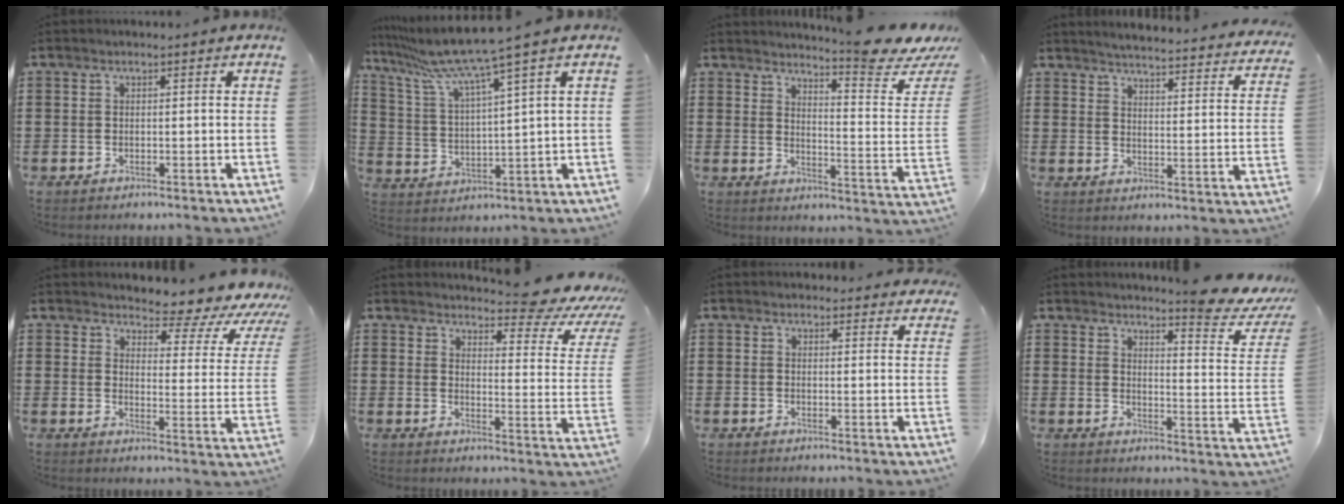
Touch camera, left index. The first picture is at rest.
{"total": 8.3, "force": [6.5, -0.8, 5.1], "torque": [-0.126, -0.041, 0.107]}
{"total": 7.8, "force": [6.6, 0.3, 4.2], "torque": [-0.068, -0.054, 0.104]}
{"total": 3.5, "force": [3.4, -0.6, 0.7], "torque": [-0.035, -0.036, 0.050]}
{"total": 5.1, "force": [4.3, 1.5, 2.3], "torque": [-0.039, -0.040, 0.062]}
{"total": 6.9, "force": [6.1, 1.0, 3.2], "torque": [-0.052, -0.050, 0.098]}
{"total": 2.4, "force": [2.3, 0.4, 0.1], "torque": [0.001, -0.008, 0.043]}
{"total": 6.7, "force": [5.8, 0.1, 3.2], "torque": [-0.055, -0.044, 0.095]}